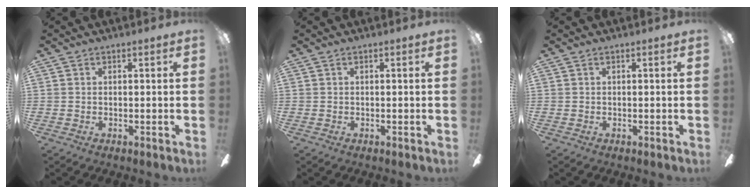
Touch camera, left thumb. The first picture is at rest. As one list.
[{"total": 0.0}, {"total": 0.0}]